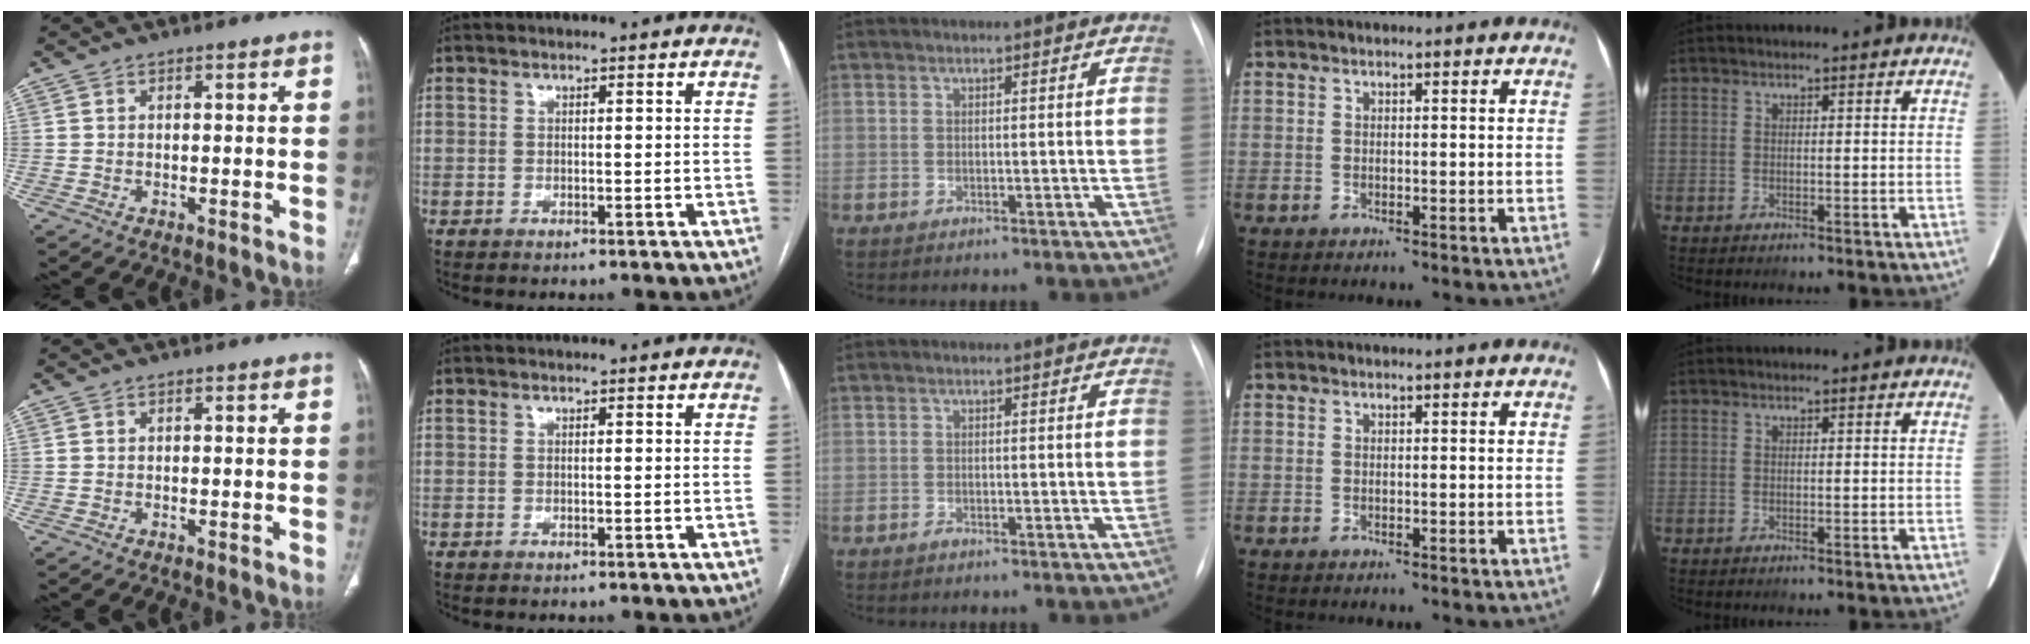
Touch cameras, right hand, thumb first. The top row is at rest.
{}